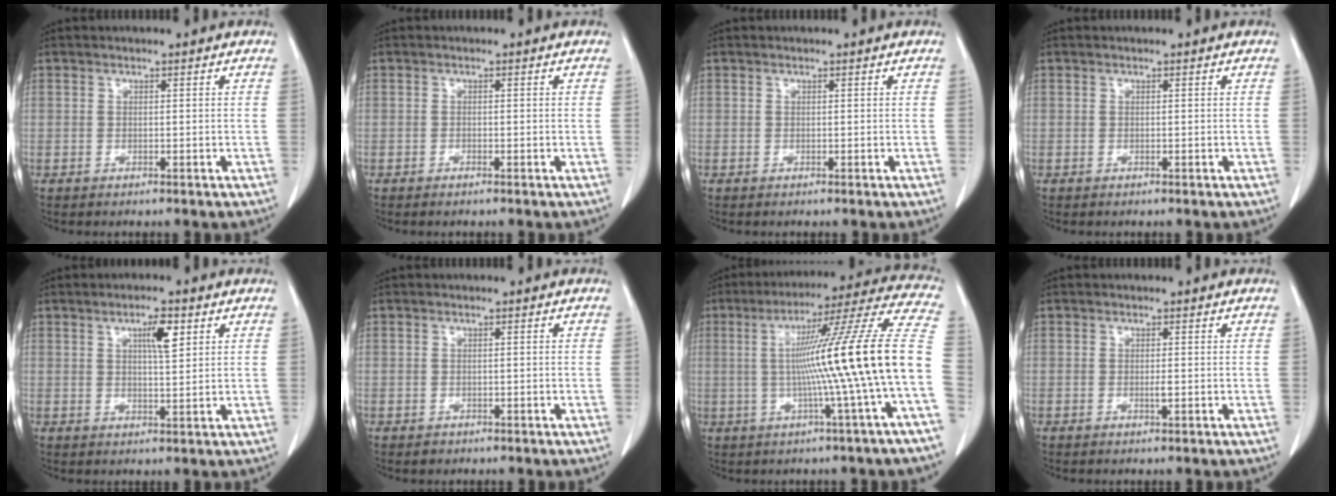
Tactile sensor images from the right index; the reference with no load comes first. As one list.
[{"total": 0.6, "force": [-0.5, 0.1, 0.3], "torque": [-0.010, -0.001, -0.008]}, {"total": 0.0}, {"total": 0.0}, {"total": 4.5, "force": [2.0, 0.9, 3.9], "torque": [-0.067, 0.001, 0.034]}, {"total": 0.8, "force": [-0.4, 0.7, 0.0], "torque": [-0.002, 0.003, -0.005]}, {"total": 20.0, "force": [-1.8, -2.8, 19.8], "torque": [-0.274, 0.013, -0.043]}, {"total": 0.9, "force": [-0.2, 0.0, 0.9], "torque": [-0.019, -0.002, -0.004]}]